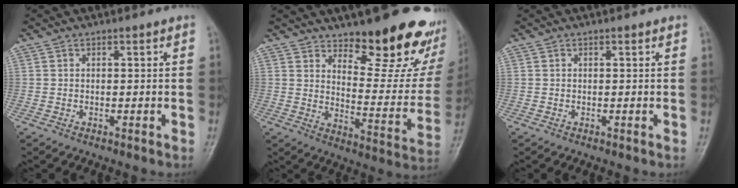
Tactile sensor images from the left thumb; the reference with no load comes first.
{"total": 20.1, "force": [13.8, 7.5, 12.6], "torque": [-0.113, -0.108, 0.190]}
{"total": 0.0}